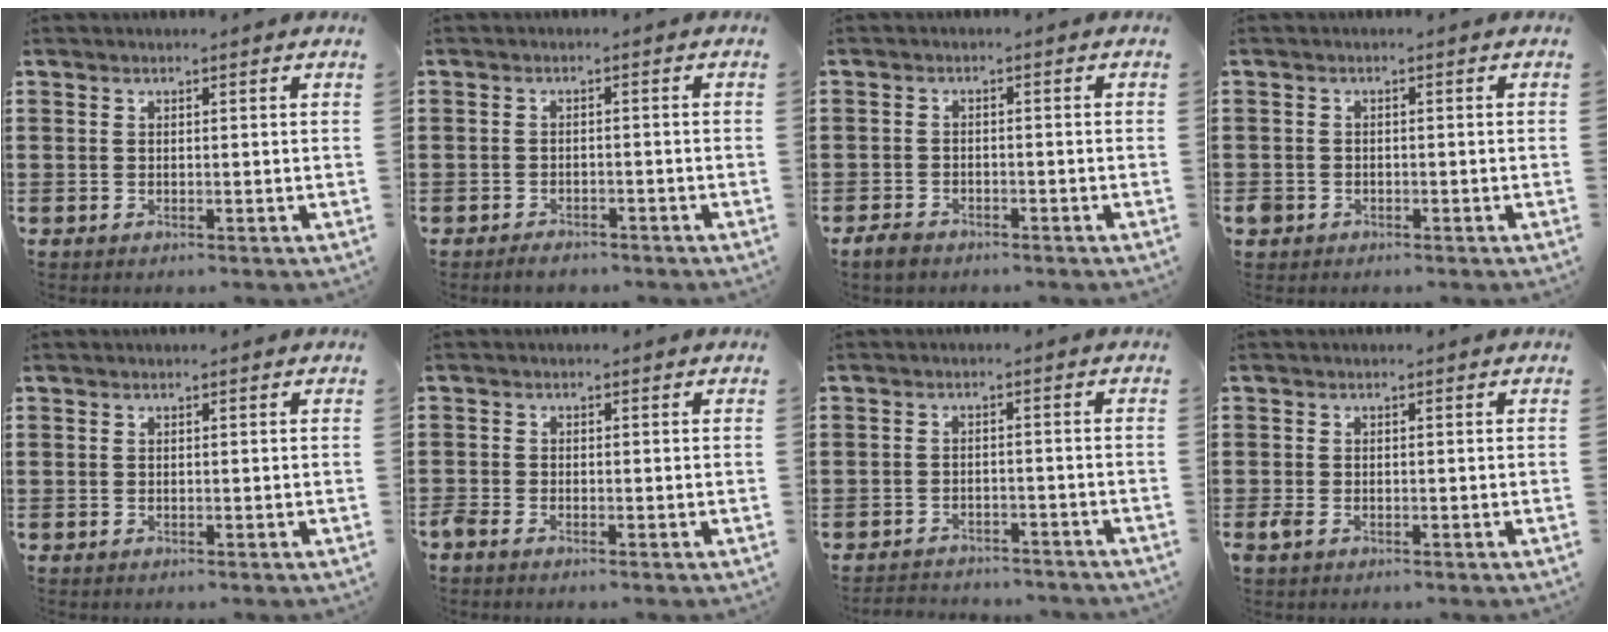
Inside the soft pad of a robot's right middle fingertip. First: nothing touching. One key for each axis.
{"total": 1.6, "fx": -1.5, "fy": 0.4, "fz": 0.4, "tx": -0.012, "ty": -0.001, "tz": -0.031}
{"total": 2.2, "fx": -1.8, "fy": 1.0, "fz": 0.8, "tx": -0.026, "ty": 0.003, "tz": -0.039}
{"total": 1.4, "fx": -0.8, "fy": 1.1, "fz": 0.2, "tx": -0.015, "ty": -0.001, "tz": -0.022}
{"total": 0.0}
{"total": 1.1, "fx": -1.0, "fy": 0.3, "fz": 0.5, "tx": -0.027, "ty": -0.007, "tz": -0.023}
{"total": 2.6, "fx": -2.6, "fy": 0.4, "fz": 0.0, "tx": -0.008, "ty": -0.001, "tz": -0.056}
{"total": 1.3, "fx": -0.7, "fy": 0.7, "fz": 0.8, "tx": -0.032, "ty": -0.006, "tz": -0.018}